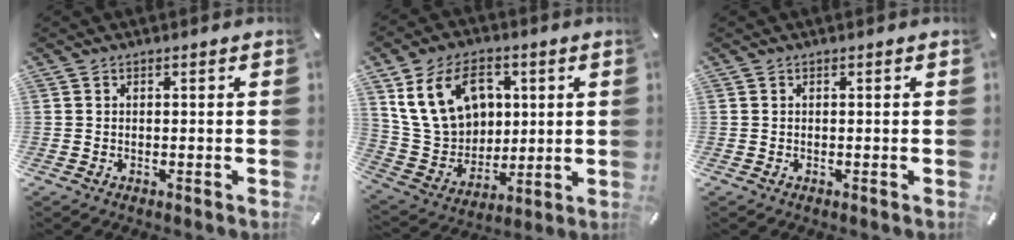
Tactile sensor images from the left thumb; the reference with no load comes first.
{"total": 17.0, "force": [5.9, 13.1, 9.0], "torque": [-0.179, -0.008, 0.116]}
{"total": 0.0}